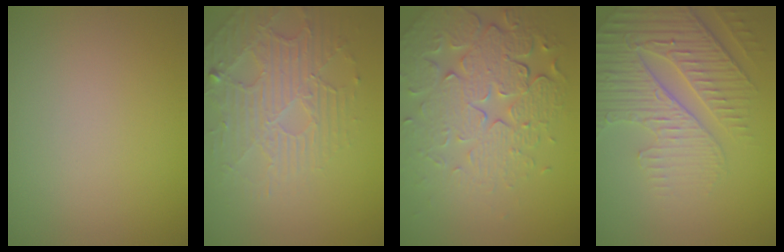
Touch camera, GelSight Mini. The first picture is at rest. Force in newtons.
{"total": 4.7, "press": 3.6, "slide": 3.0}
{"total": 7.9, "press": 5.6, "slide": 5.5}
{"total": 5.7, "press": 4.9, "slide": 3.0}